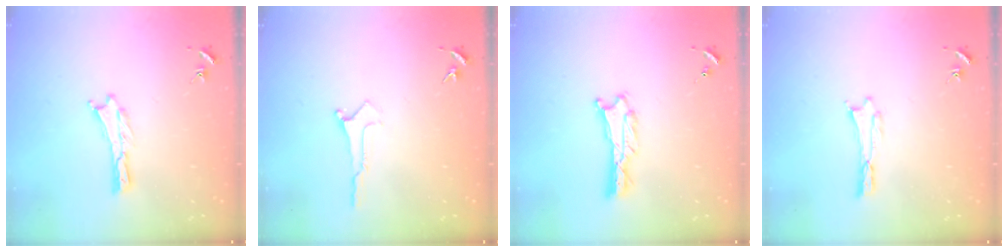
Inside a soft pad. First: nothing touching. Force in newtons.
{"total": 0.0}
{"total": 0.7, "press": 0.7, "slide": 0.1}
{"total": 0.0}